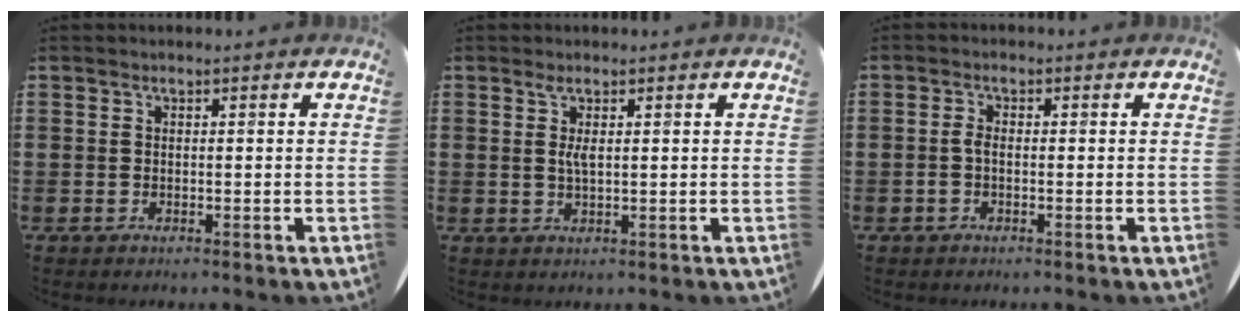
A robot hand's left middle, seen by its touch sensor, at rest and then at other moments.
{"total": 1.7, "force": [0.7, 0.3, 1.5], "torque": [-0.032, 0.004, 0.011]}
{"total": 1.2, "force": [-0.3, 0.4, 1.1], "torque": [-0.022, -0.001, -0.005]}